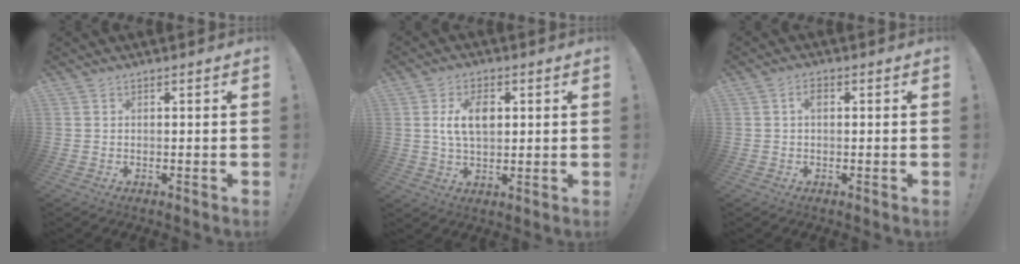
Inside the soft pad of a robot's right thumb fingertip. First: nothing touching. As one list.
[{"total": 9.0, "force": [1.8, 5.8, 6.6], "torque": [-0.107, 0.004, 0.030]}, {"total": 2.3, "force": [0.3, 1.3, 1.9], "torque": [-0.032, 0.007, 0.001]}]